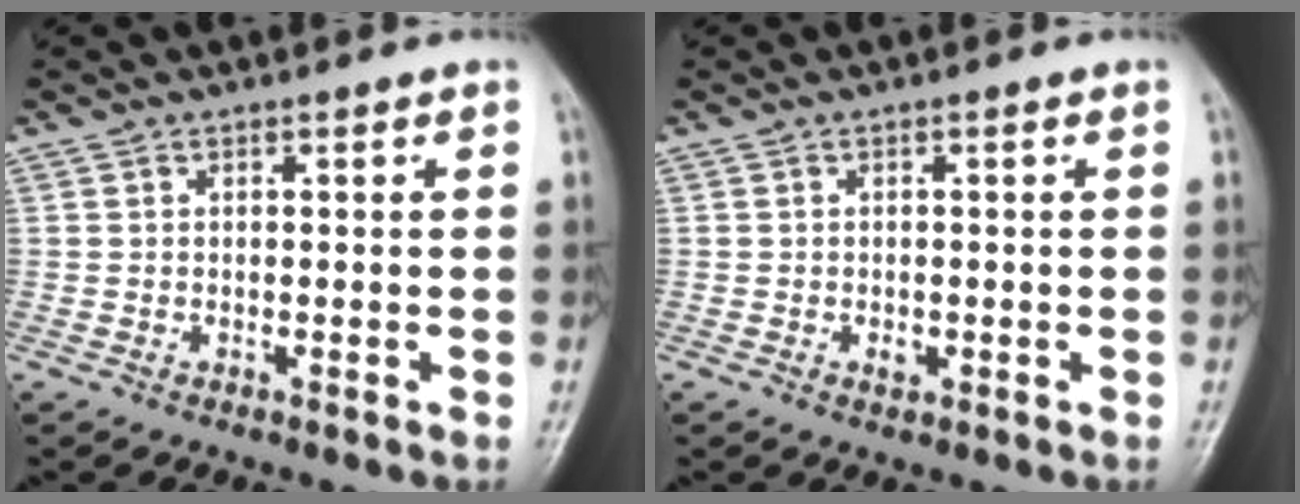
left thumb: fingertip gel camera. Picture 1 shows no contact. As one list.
[{"total": 1.4, "force": [-0.4, 1.0, 1.0], "torque": [-0.012, 0.000, -0.005]}]